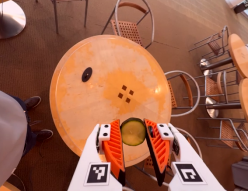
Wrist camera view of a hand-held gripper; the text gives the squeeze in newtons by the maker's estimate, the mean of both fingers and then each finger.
{"total": 9.3, "left": 9.3, "right": 9.3}